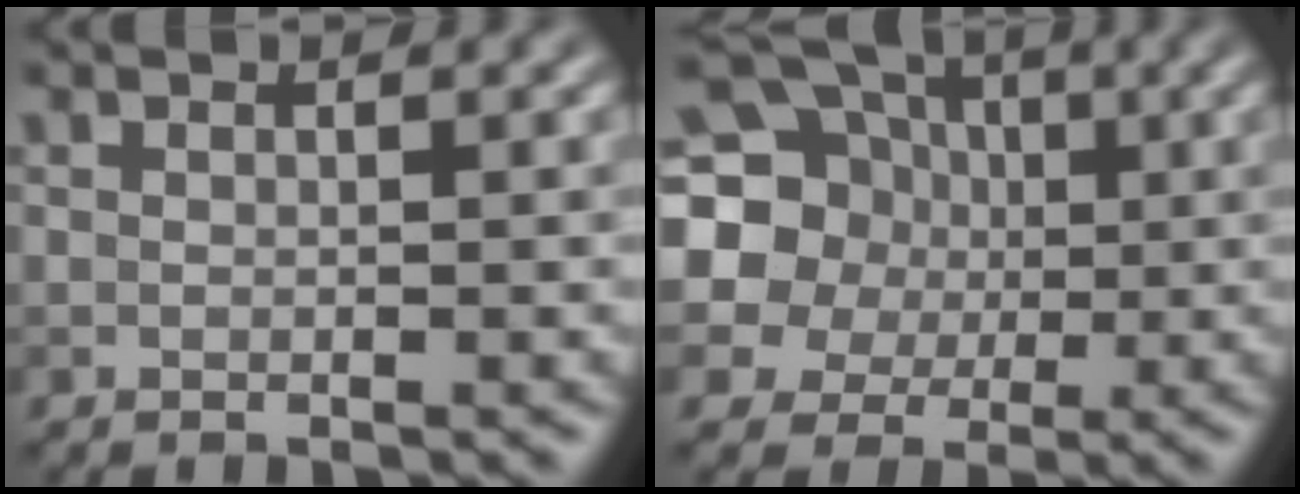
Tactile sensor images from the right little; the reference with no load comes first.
{"total": 14.8, "force": [3.1, 13.4, 5.5], "torque": [-0.157, 0.029, 0.032]}